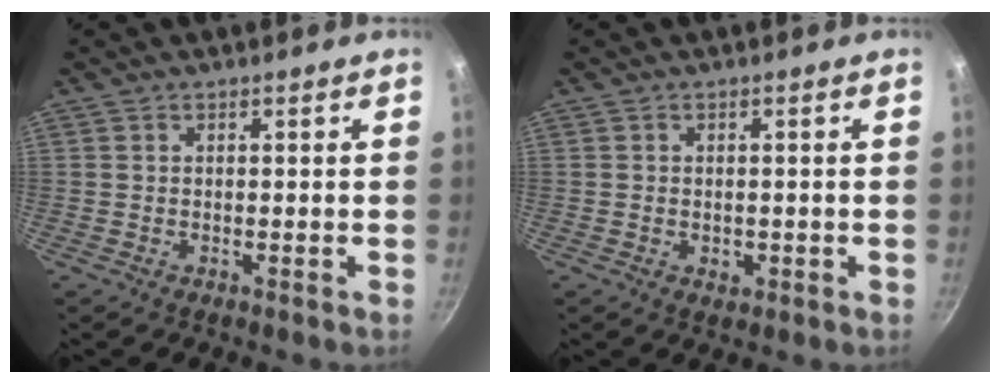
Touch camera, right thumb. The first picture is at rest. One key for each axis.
{"total": 1.9, "fx": -0.5, "fy": 1.5, "fz": 1.2, "tx": -0.015, "ty": 0.000, "tz": -0.005}